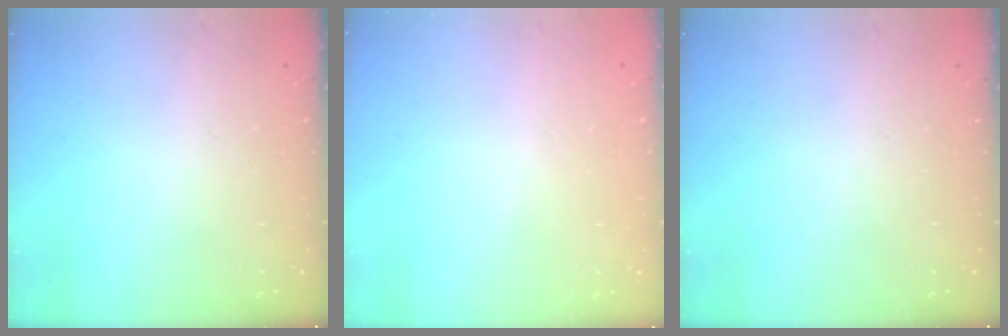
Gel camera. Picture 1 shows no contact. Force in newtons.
{"total": 0.0}
{"total": 0.0}